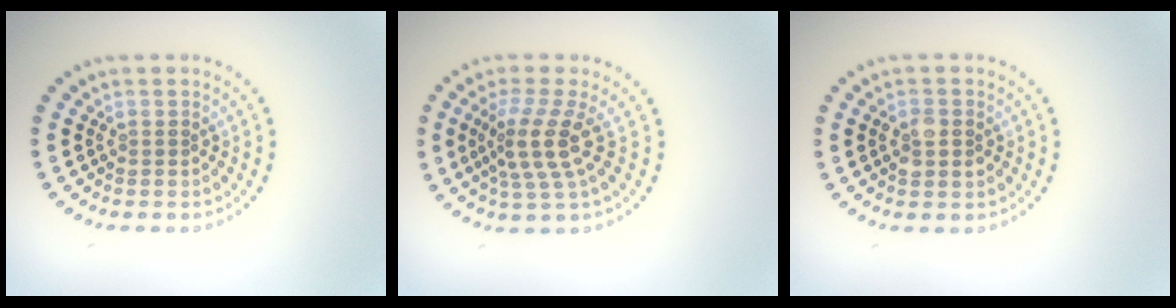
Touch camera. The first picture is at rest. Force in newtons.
{"total": 3.7, "press": 2.8, "slide": 2.5}
{"total": 2.4, "press": 2.4, "slide": 0.1}